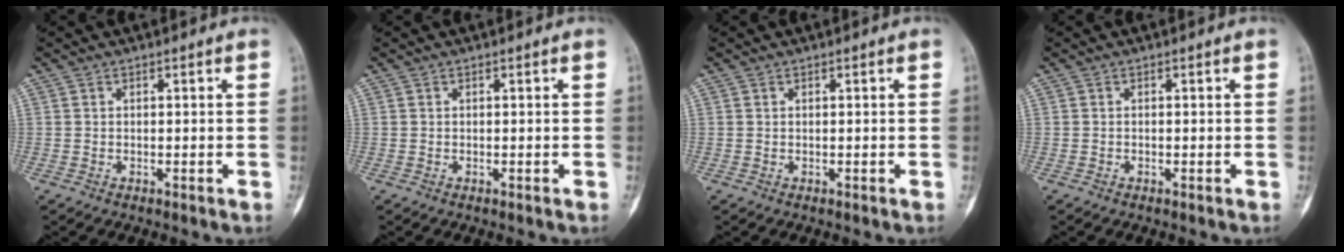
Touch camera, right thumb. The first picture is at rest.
{"total": 0.0}
{"total": 0.0}
{"total": 0.0}